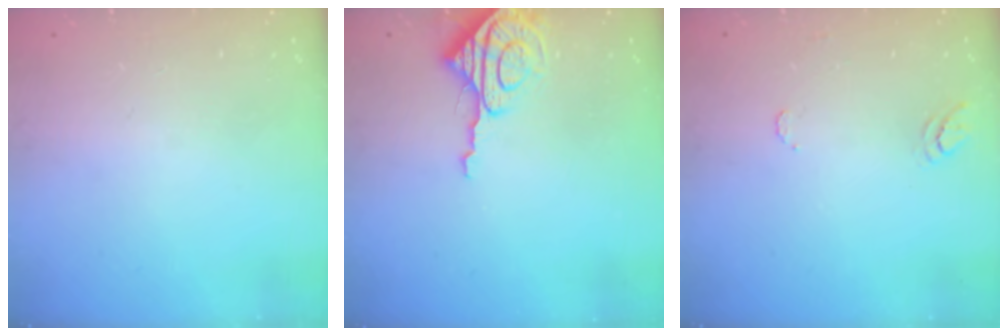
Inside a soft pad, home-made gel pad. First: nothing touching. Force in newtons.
{"total": 8.6, "press": 8.6, "slide": 0.5}
{"total": 6.4, "press": 6.3, "slide": 0.5}